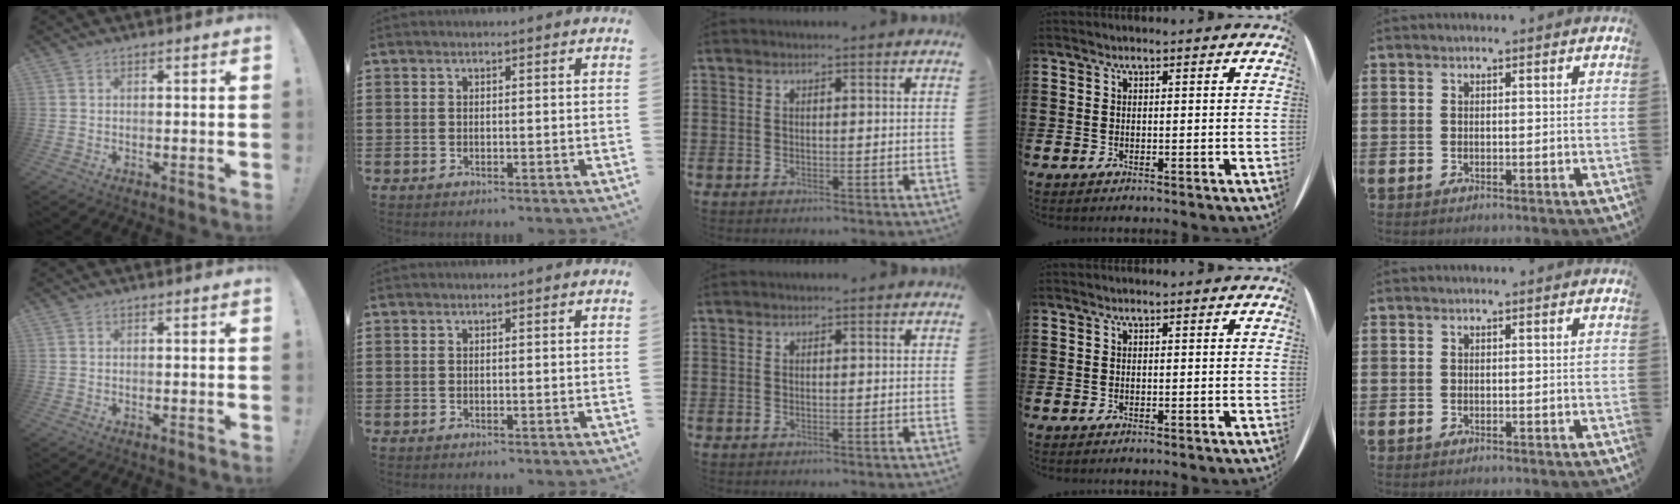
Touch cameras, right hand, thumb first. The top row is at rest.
{}